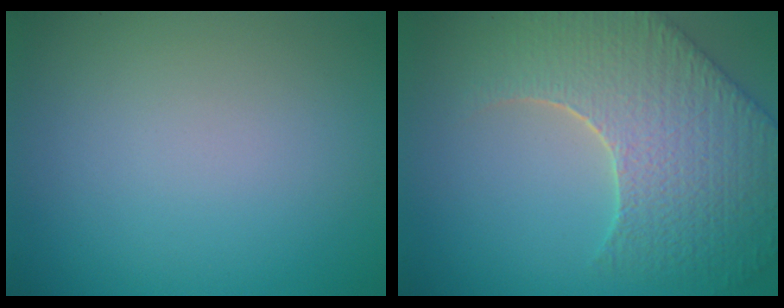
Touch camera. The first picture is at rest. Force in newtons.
{"total": 8.5, "press": 6.5, "slide": 5.5}